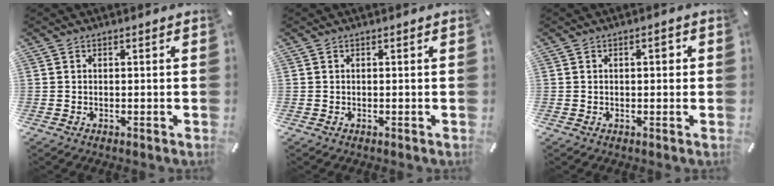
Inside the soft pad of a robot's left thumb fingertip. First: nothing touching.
{"total": 0.0}
{"total": 2.5, "force": [0.3, 1.2, 2.2], "torque": [-0.028, 0.003, -0.001]}